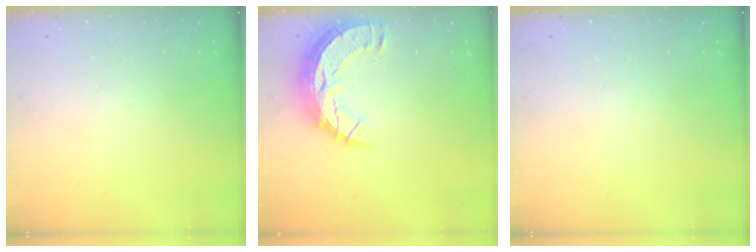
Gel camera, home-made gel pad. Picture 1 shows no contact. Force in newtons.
{"total": 13.0, "press": 13.0, "slide": 0.9}
{"total": 0.0}